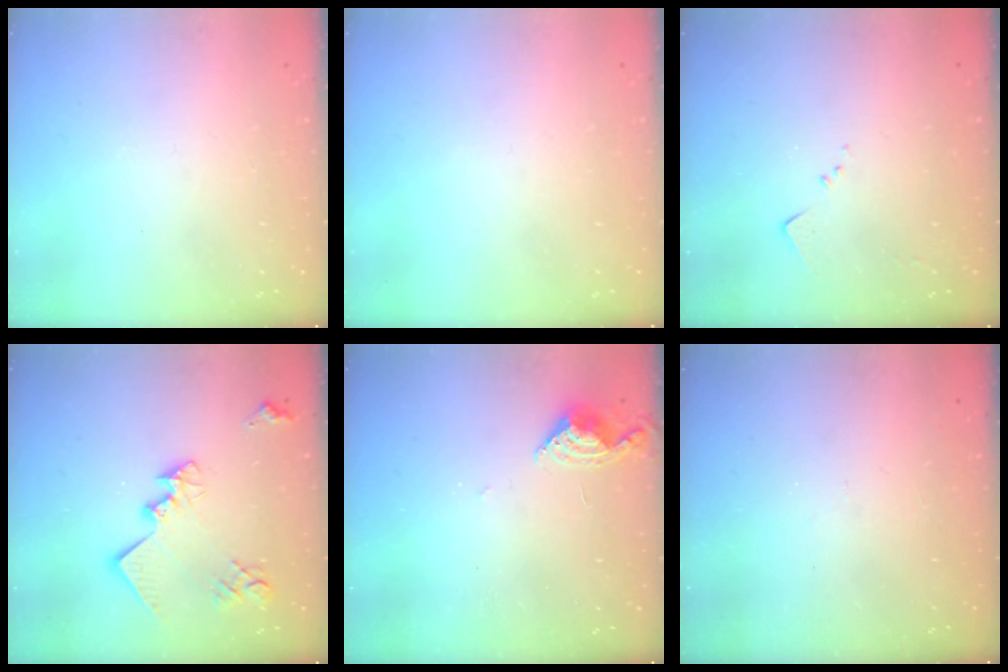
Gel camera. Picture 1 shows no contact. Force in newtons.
{"total": 0.0}
{"total": 3.8, "press": 3.7, "slide": 0.5}
{"total": 16.8, "press": 16.8, "slide": 0.5}
{"total": 5.6, "press": 5.5, "slide": 0.6}
{"total": 6.2, "press": 6.1, "slide": 0.8}